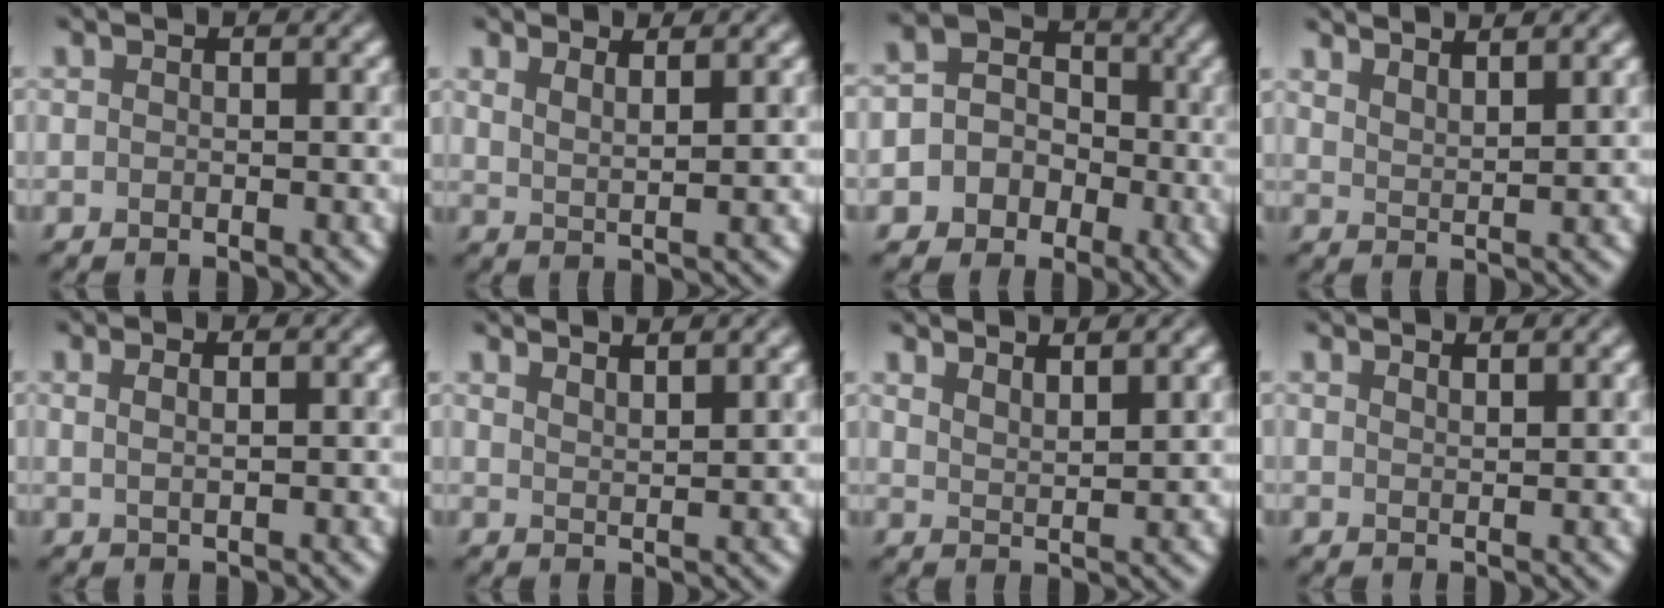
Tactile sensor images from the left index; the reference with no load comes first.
{"total": 2.5, "force": [2.0, 0.7, 1.4], "torque": [-0.010, 0.001, 0.030]}
{"total": 7.0, "force": [-1.9, 6.5, 1.6], "torque": [-0.020, 0.018, -0.060]}
{"total": 3.6, "force": [3.2, 0.7, 1.6], "torque": [-0.006, 0.014, 0.037]}
{"total": 1.9, "force": [0.9, 0.8, 1.4], "torque": [-0.012, -0.002, 0.003]}
{"total": 3.3, "force": [2.9, 0.7, 1.4], "torque": [0.000, 0.016, 0.027]}
{"total": 3.4, "force": [3.0, 0.8, 1.5], "torque": [-0.011, 0.006, 0.046]}
{"total": 1.6, "force": [1.4, 0.4, 0.7], "torque": [0.000, 0.004, 0.014]}